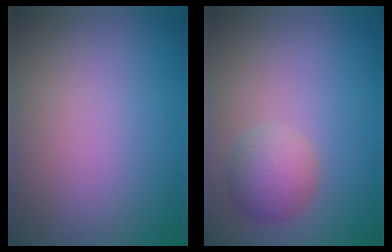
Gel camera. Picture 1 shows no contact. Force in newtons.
{"total": 2.8, "press": 2.8, "slide": 0.1}